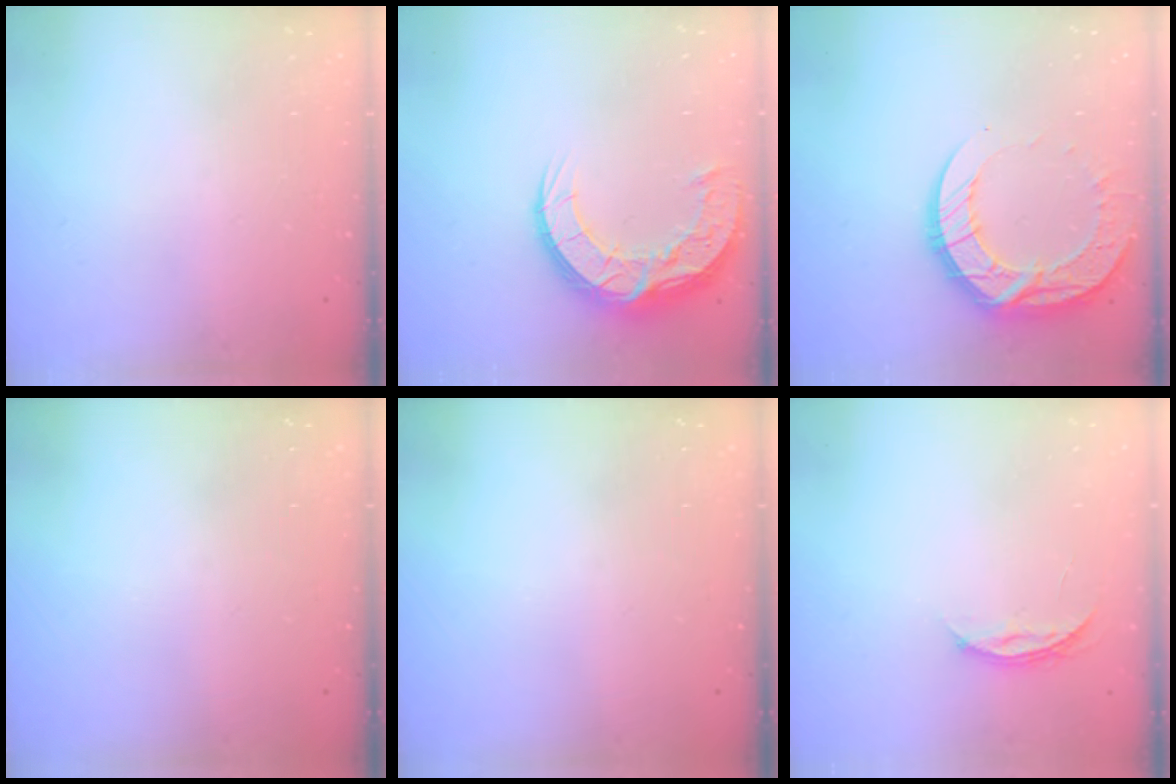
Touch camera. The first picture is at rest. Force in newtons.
{"total": 15.1, "press": 15.1, "slide": 1.2}
{"total": 15.4, "press": 15.4, "slide": 1.2}
{"total": 0.0}
{"total": 0.0}
{"total": 3.8, "press": 3.8, "slide": 0.5}